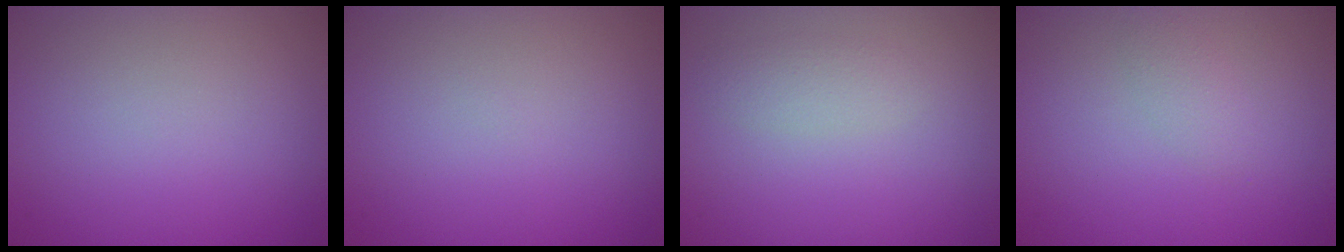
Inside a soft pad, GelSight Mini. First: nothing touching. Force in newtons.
{"total": 0.0}
{"total": 1.4, "press": 1.4, "slide": 0.1}
{"total": 1.1, "press": 1.1, "slide": 0.1}